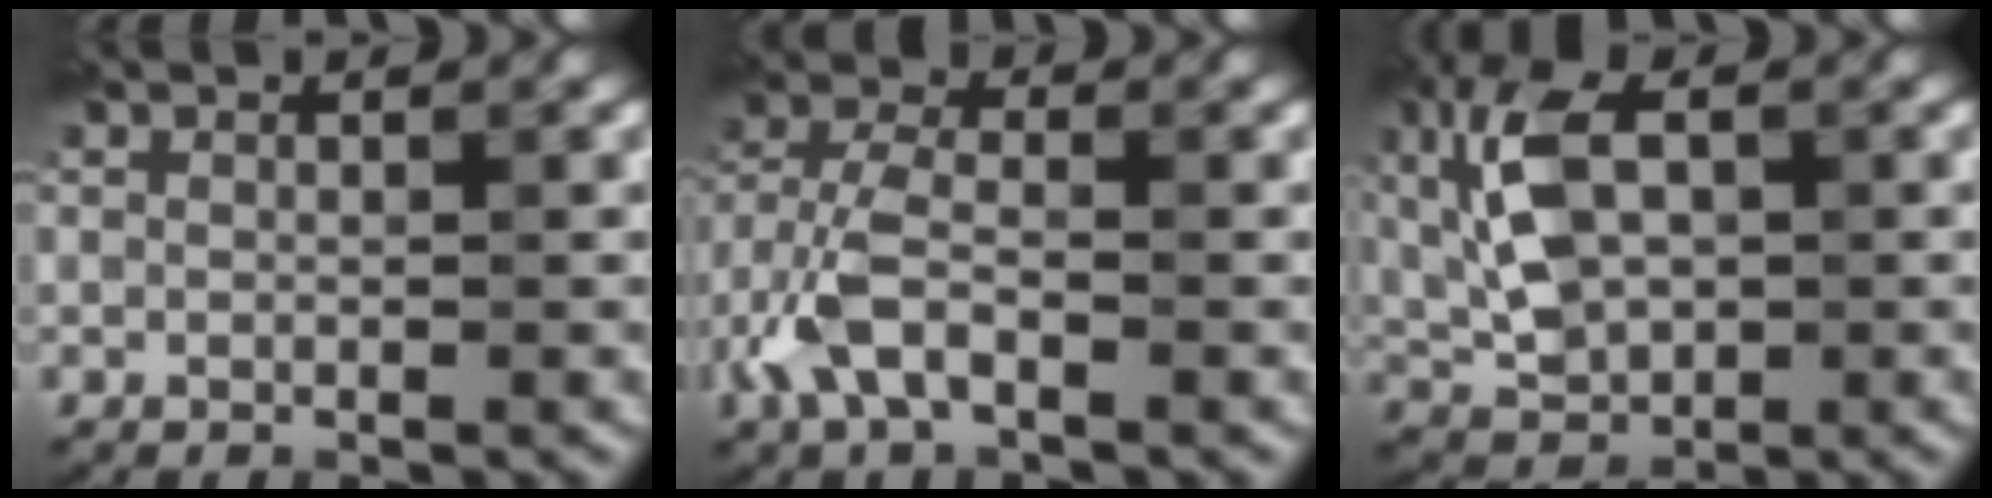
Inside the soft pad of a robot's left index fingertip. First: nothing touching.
{"total": 4.3, "force": [-2.2, 2.0, 3.1], "torque": [-0.075, 0.007, -0.053]}
{"total": 6.9, "force": [1.0, 4.1, 5.5], "torque": [-0.121, 0.012, 0.018]}